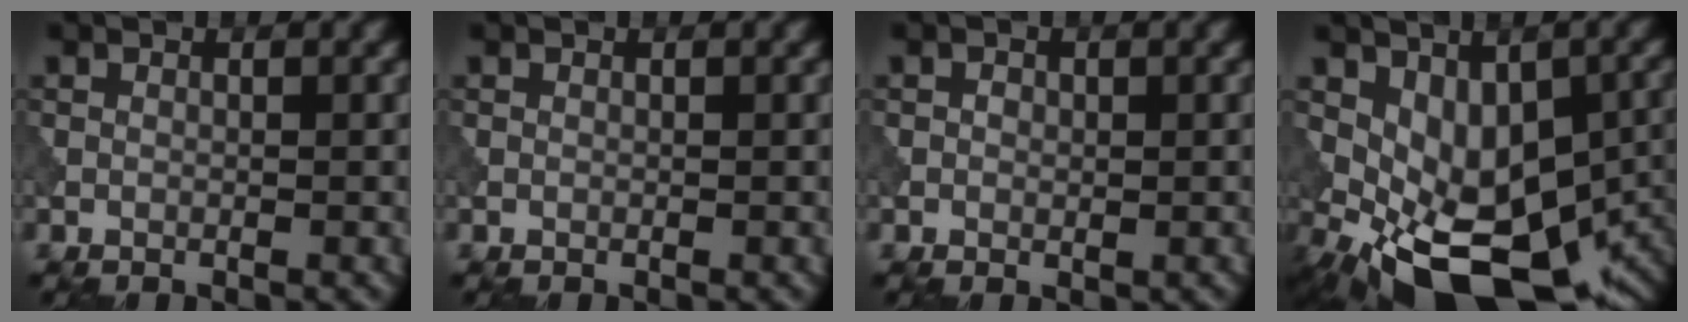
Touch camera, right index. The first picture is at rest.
{"total": 0.0}
{"total": 0.8, "force": [0.1, 0.7, 0.3], "torque": [-0.002, -0.002, 0.000]}
{"total": 11.6, "force": [-2.5, 6.4, 9.4], "torque": [-0.150, -0.029, -0.025]}